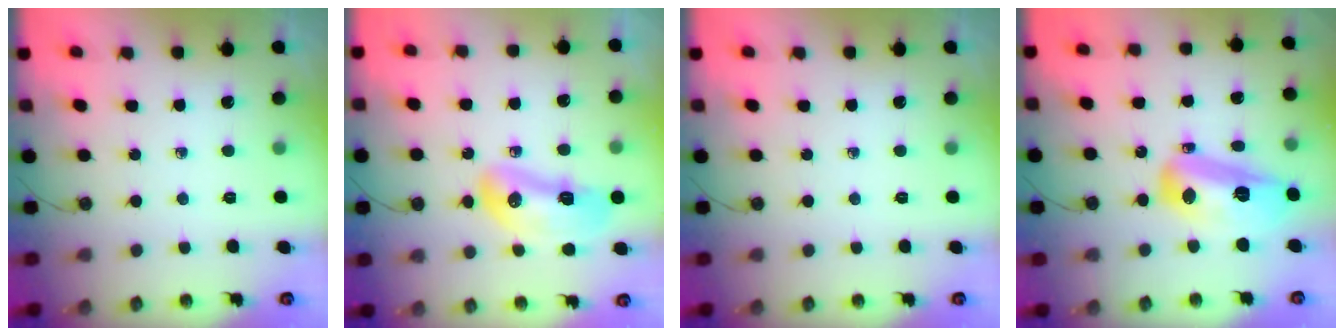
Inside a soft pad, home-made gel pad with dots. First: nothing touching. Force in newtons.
{"total": 12.6, "press": 12.6, "slide": 1.3}
{"total": 0.0}
{"total": 14.9, "press": 14.8, "slide": 1.5}